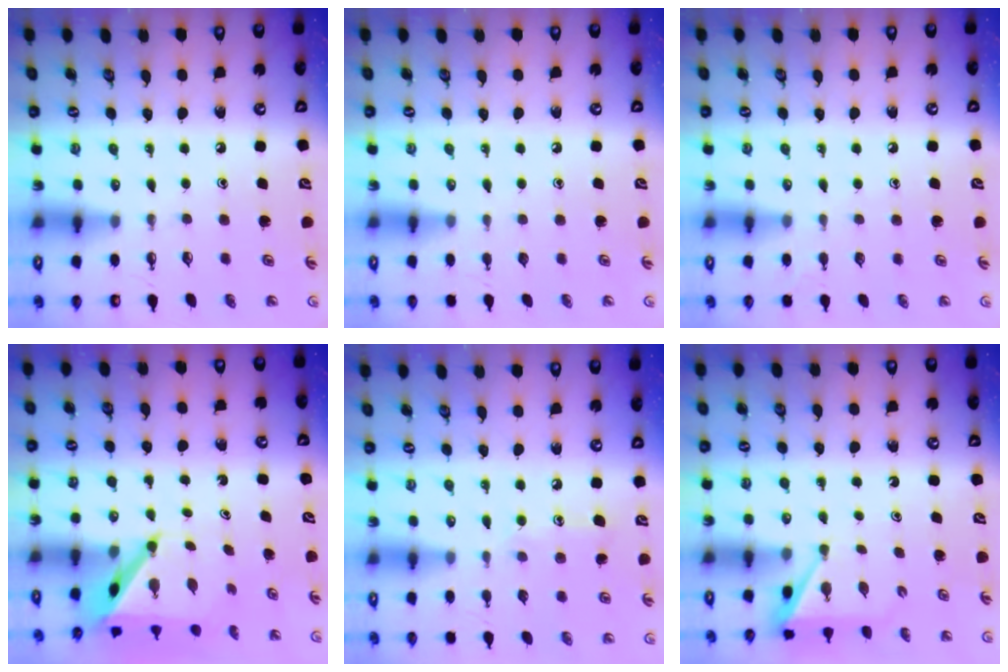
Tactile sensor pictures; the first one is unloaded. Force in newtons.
{"total": 0.0}
{"total": 2.5, "press": 2.5, "slide": 0.3}
{"total": 5.1, "press": 5.1, "slide": 0.5}
{"total": 6.8, "press": 6.8, "slide": 0.5}
{"total": 3.1, "press": 3.1, "slide": 0.3}